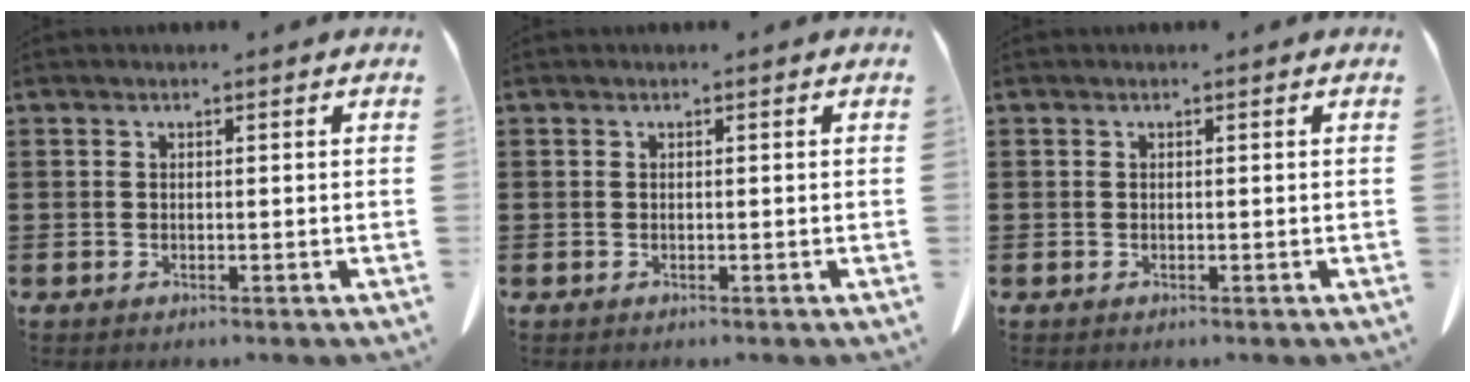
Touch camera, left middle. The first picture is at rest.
{"total": 0.0}
{"total": 0.0}